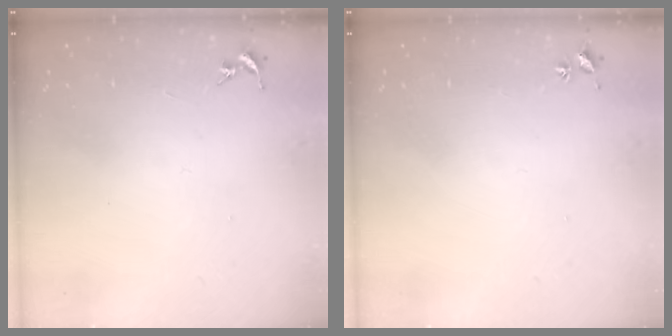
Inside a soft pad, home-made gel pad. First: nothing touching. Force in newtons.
{"total": 2.0, "press": 2.0, "slide": 0.3}